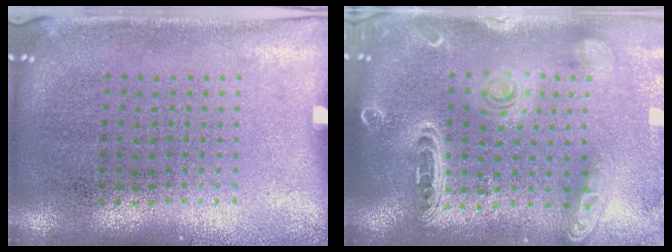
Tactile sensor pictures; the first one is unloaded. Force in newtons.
{"total": 2.2, "press": 2.1, "slide": 0.7}